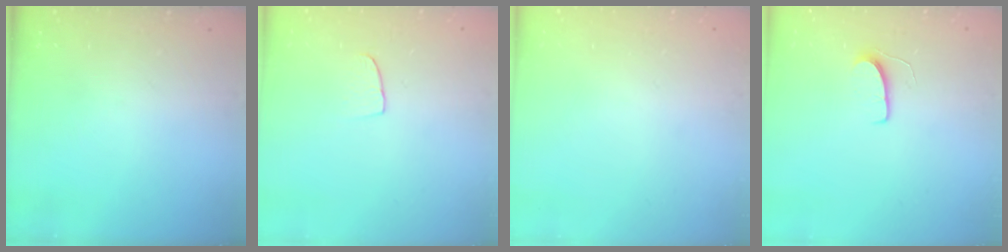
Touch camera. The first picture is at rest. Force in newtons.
{"total": 5.9, "press": 5.9, "slide": 0.4}
{"total": 0.0}
{"total": 5.8, "press": 5.7, "slide": 0.4}